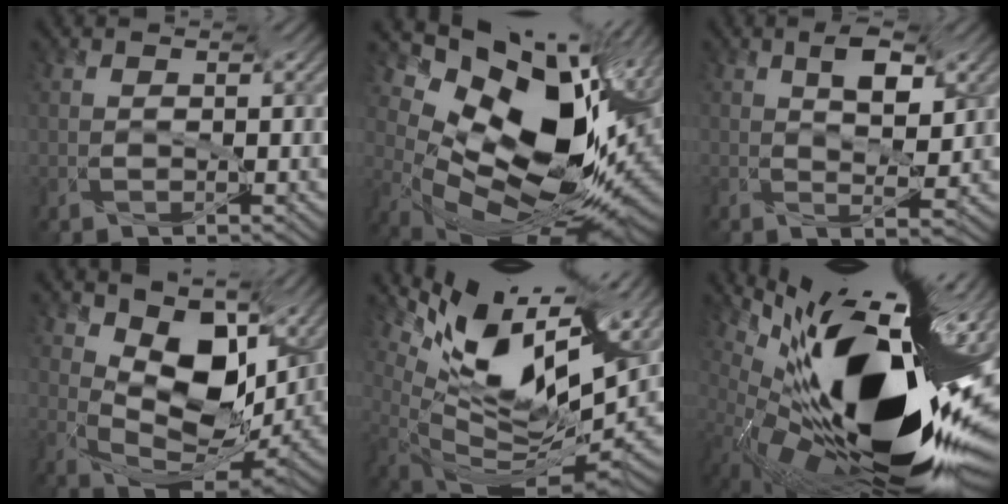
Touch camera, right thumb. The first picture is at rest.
{"total": 15.2, "force": [3.3, 8.3, 12.3], "torque": [-0.207, 0.007, 0.084]}
{"total": 4.3, "force": [1.5, 1.0, 4.0], "torque": [-0.061, -0.004, 0.020]}
{"total": 10.1, "force": [1.9, 5.6, 8.2], "torque": [-0.124, -0.015, 0.052]}
{"total": 12.3, "force": [5.0, 4.8, 10.2], "torque": [-0.191, -0.003, 0.104]}
{"total": 16.7, "force": [-0.4, 6.1, 15.5], "torque": [-0.244, -0.020, -0.014]}